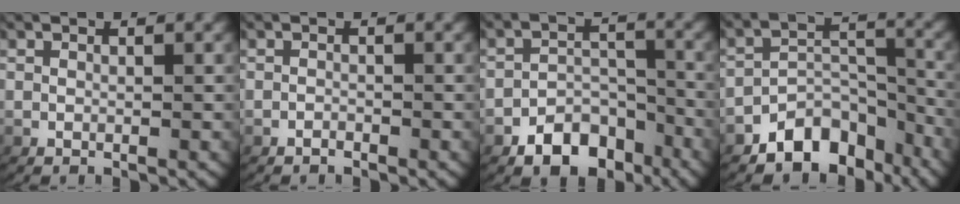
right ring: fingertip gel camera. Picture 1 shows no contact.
{"total": 0.7, "force": [-0.7, 0.1, 0.0], "torque": [-0.006, -0.008, -0.009]}
{"total": 5.8, "force": [-4.3, 3.4, 2.0], "torque": [-0.025, -0.009, -0.071]}
{"total": 6.5, "force": [-4.4, 3.7, 3.0], "torque": [-0.046, -0.016, -0.071]}